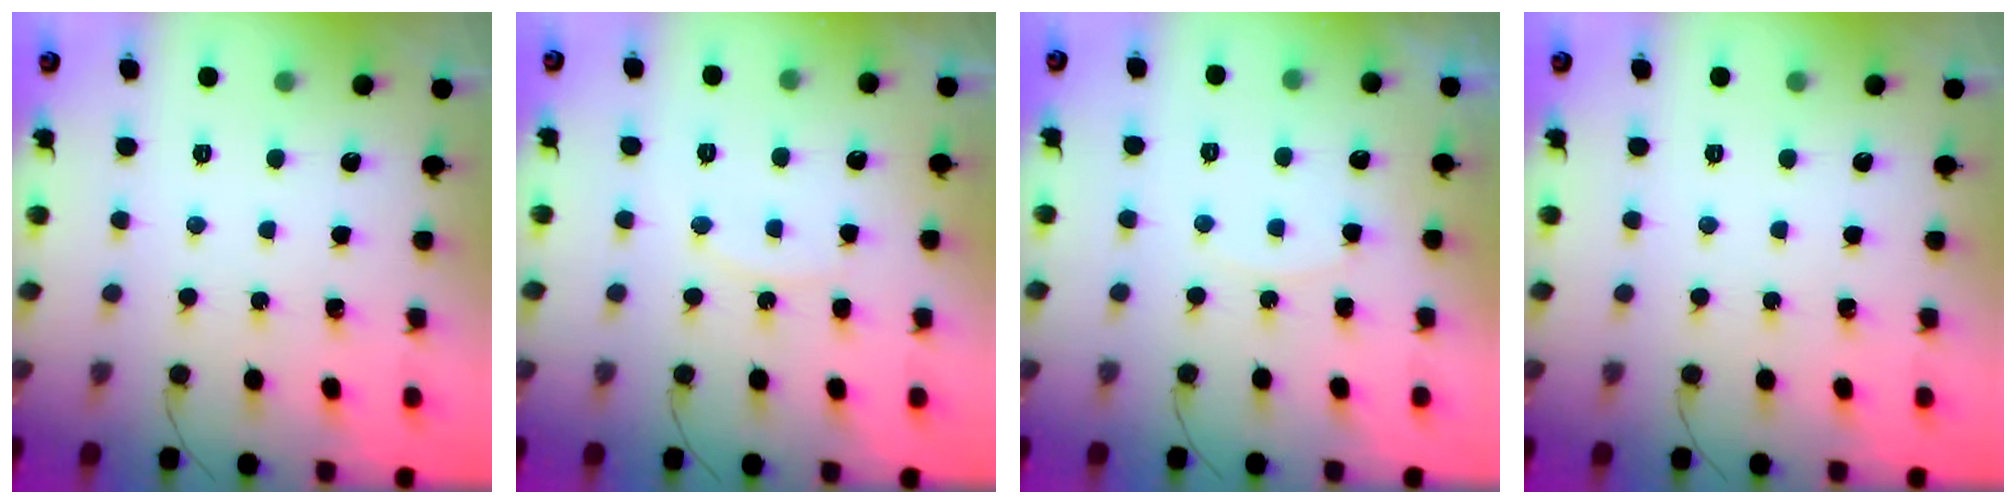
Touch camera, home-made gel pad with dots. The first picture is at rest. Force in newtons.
{"total": 6.3, "press": 6.3, "slide": 0.5}
{"total": 5.6, "press": 5.6, "slide": 0.5}
{"total": 0.0}